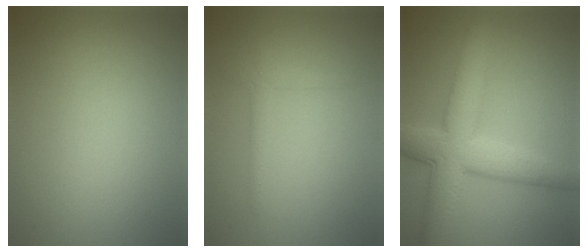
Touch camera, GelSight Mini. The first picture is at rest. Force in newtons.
{"total": 1.3, "press": 1.3, "slide": 0.1}
{"total": 7.7, "press": 7.7, "slide": 0.2}